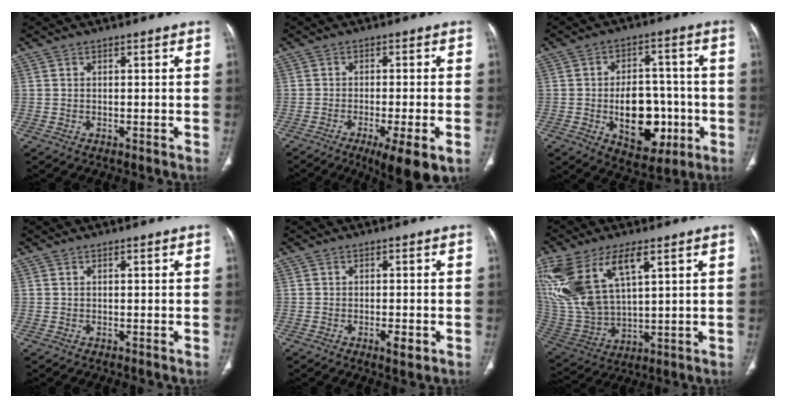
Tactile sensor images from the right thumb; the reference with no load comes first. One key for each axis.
{"total": 9.8, "fx": -4.8, "fy": 1.8, "fz": 8.4, "tx": -0.122, "ty": -0.010, "tz": -0.070}
{"total": 14.6, "fx": -3.3, "fy": 9.3, "fz": 10.7, "tx": -0.116, "ty": 0.026, "tz": -0.035}
{"total": 0.0}
{"total": 2.8, "fx": -1.1, "fy": 0.9, "fz": 2.4, "tx": -0.038, "ty": -0.001, "tz": -0.017}
{"total": 20.4, "fx": 8.9, "fy": 9.6, "fz": 15.7, "tx": -0.346, "ty": -0.023, "tz": 0.186}